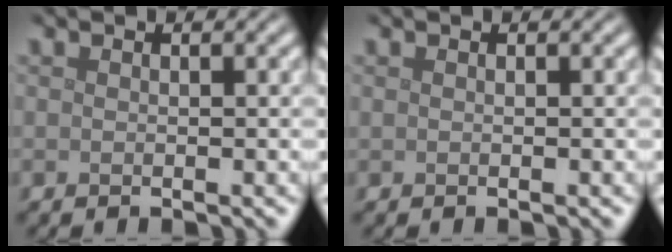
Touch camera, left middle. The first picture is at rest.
{"total": 0.0}